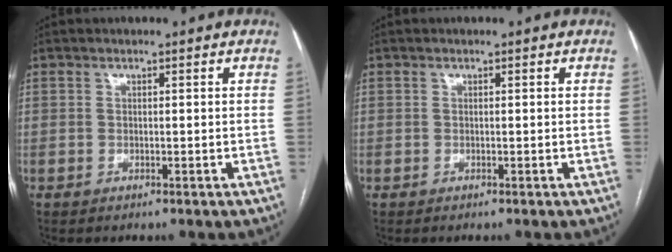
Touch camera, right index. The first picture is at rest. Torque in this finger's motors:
{"motor_torque": [-0.25, 0.14, -0.74, -0.15]}